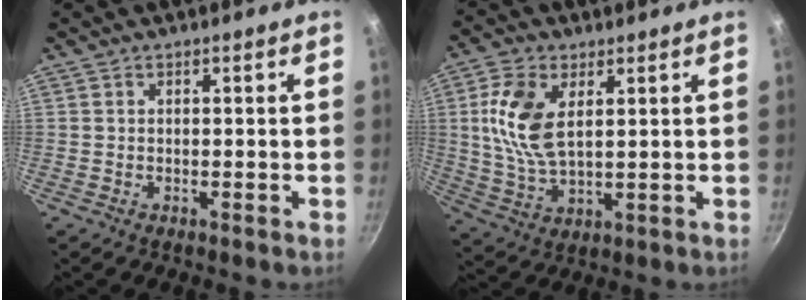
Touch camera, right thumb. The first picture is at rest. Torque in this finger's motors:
{"motor_torque": [0.03, 0.72, 1.34, 0.51, 0.15]}